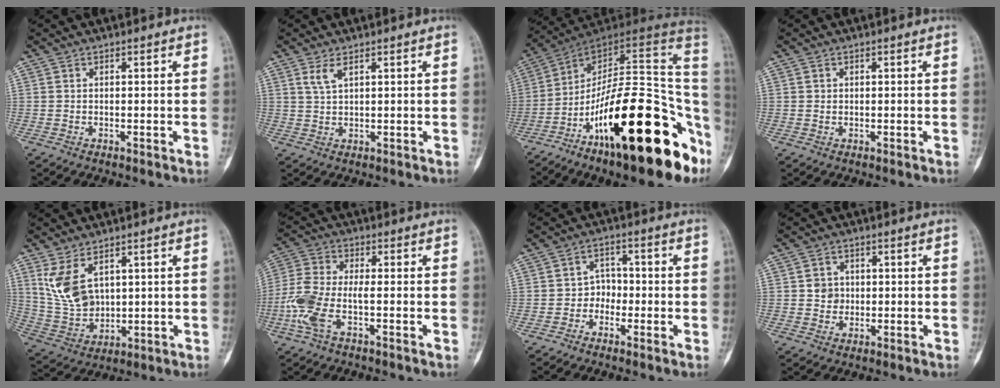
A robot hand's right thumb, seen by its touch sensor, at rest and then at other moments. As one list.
[{"total": 2.6, "force": [1.5, 0.8, 2.0], "torque": [-0.046, -0.003, 0.037]}, {"total": 30.0, "force": [-11.1, 10.1, 25.9], "torque": [-0.314, 0.065, -0.175]}, {"total": 0.7, "force": [0.2, 0.6, 0.1], "torque": [0.007, 0.004, 0.004]}, {"total": 9.7, "force": [4.0, 5.8, 6.6], "torque": [-0.119, -0.015, 0.098]}, {"total": 8.9, "force": [-2.8, 3.0, 7.9], "torque": [-0.198, 0.017, -0.062]}, {"total": 3.7, "force": [-1.5, 3.1, 1.3], "torque": [0.010, 0.018, -0.040]}, {"total": 3.5, "force": [0.2, 3.3, 1.1], "torque": [0.008, 0.008, 0.003]}]